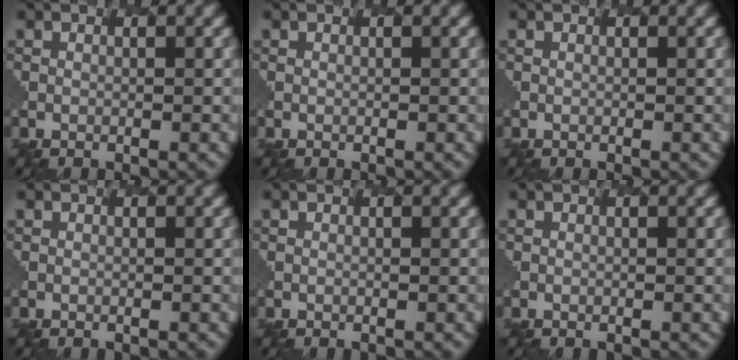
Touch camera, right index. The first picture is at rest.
{"total": 0.0}
{"total": 0.0}
{"total": 0.0}
{"total": 0.0}
{"total": 0.0}